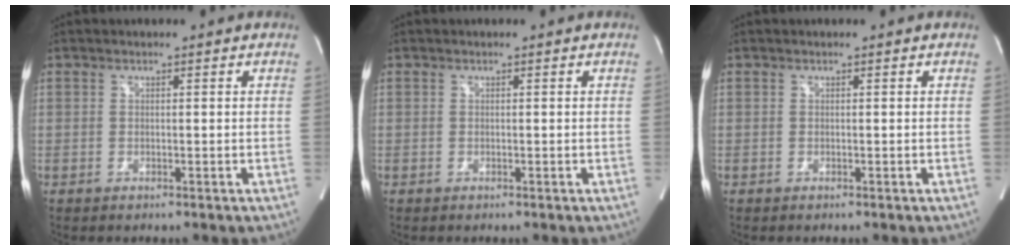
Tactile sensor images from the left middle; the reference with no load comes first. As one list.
[{"total": 0.0}, {"total": 0.0}]